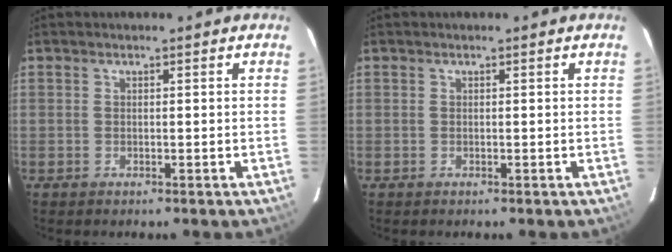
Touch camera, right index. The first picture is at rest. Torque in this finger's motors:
{"motor_torque": [0.00, 0.00, 0.00, 0.01]}